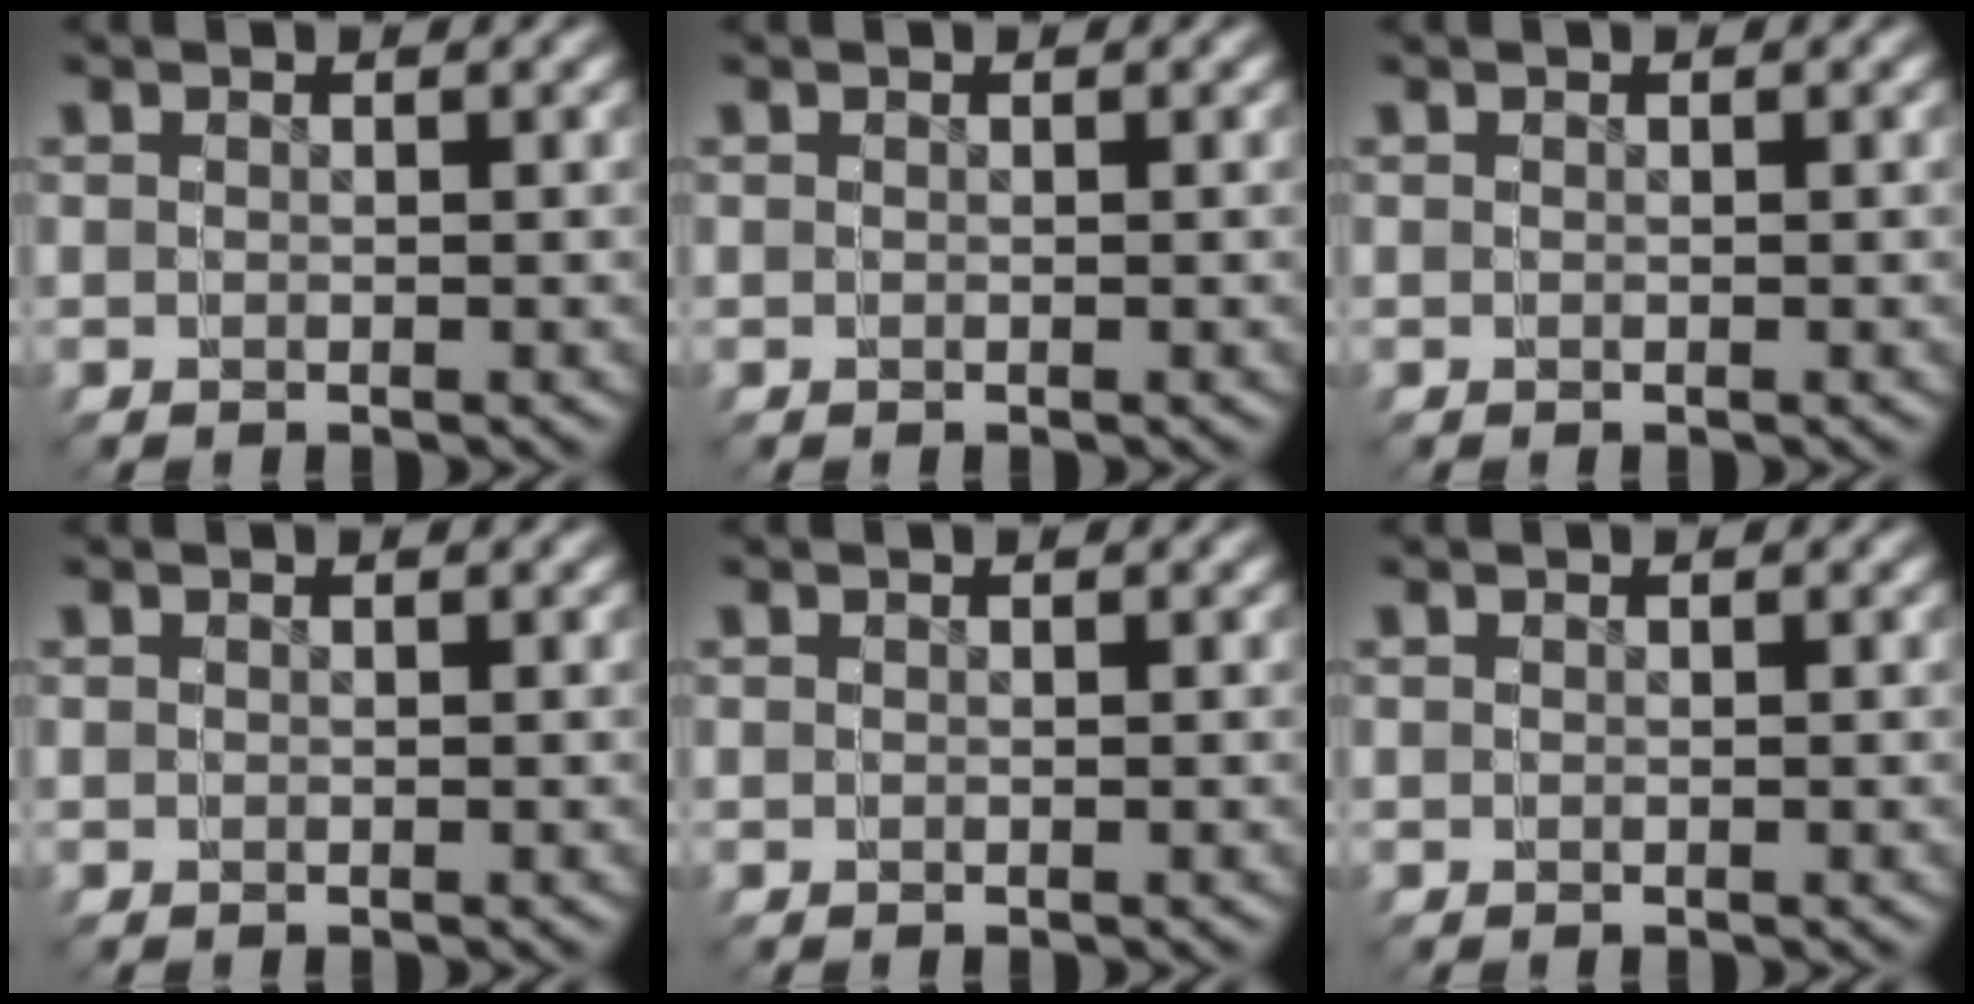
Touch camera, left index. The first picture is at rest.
{"total": 0.0}
{"total": 0.0}
{"total": 0.0}
{"total": 0.0}
{"total": 0.0}